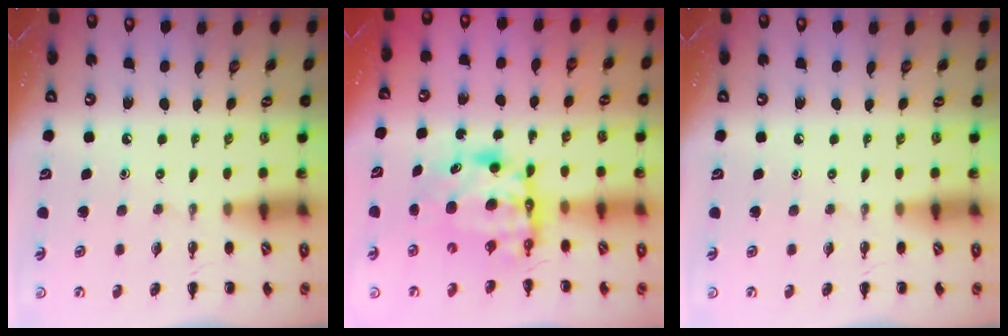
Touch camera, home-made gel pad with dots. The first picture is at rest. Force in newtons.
{"total": 6.9, "press": 6.7, "slide": 1.6}
{"total": 0.0}